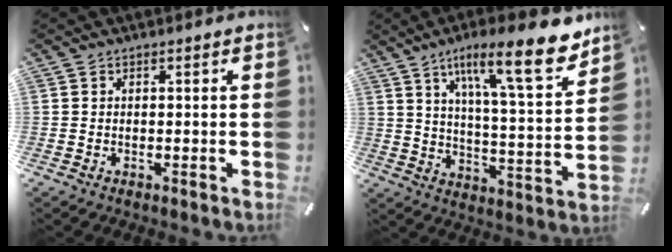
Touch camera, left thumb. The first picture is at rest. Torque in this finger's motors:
{"motor_torque": [2.56, 2.44, 1.38, -1.38, 0.30]}